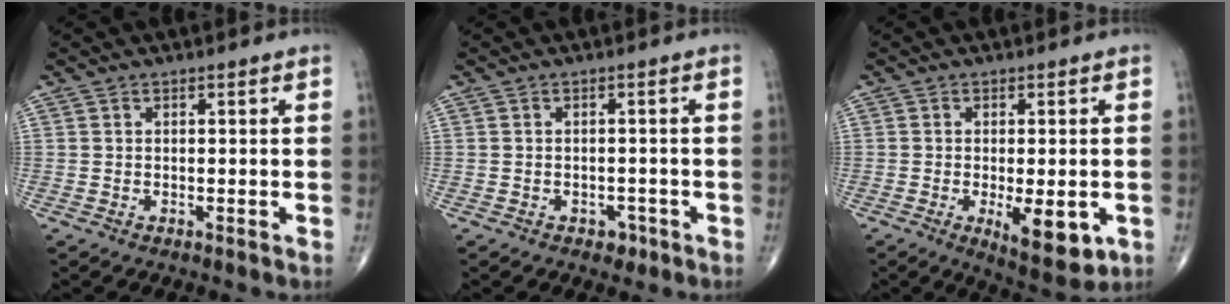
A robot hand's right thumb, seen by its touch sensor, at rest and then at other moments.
{"total": 2.1, "force": [-1.2, 1.5, 0.8], "torque": [-0.002, 0.006, -0.014]}
{"total": 9.3, "force": [-2.6, 3.6, 8.2], "torque": [-0.108, -0.018, -0.031]}